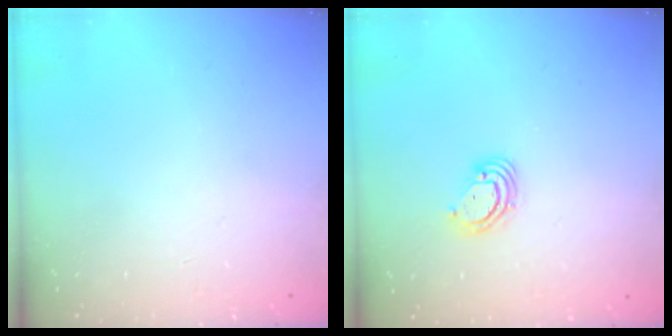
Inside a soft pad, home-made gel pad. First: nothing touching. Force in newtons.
{"total": 4.1, "press": 4.1, "slide": 0.3}